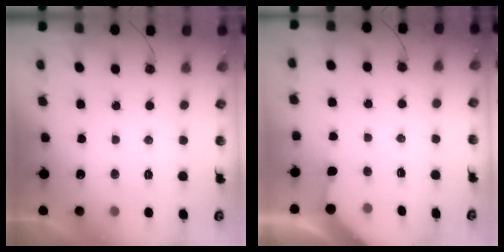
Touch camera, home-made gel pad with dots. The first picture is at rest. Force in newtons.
{"total": 2.4, "press": 2.3, "slide": 0.3}